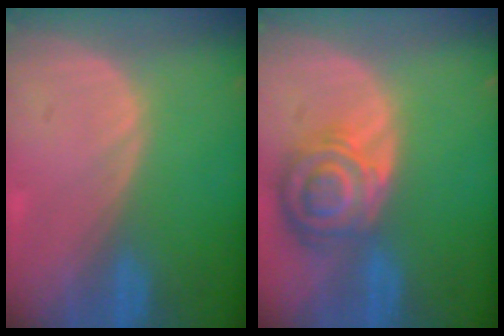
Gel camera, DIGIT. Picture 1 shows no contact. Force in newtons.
{"total": 8.3, "press": 7.3, "slide": 4.0}